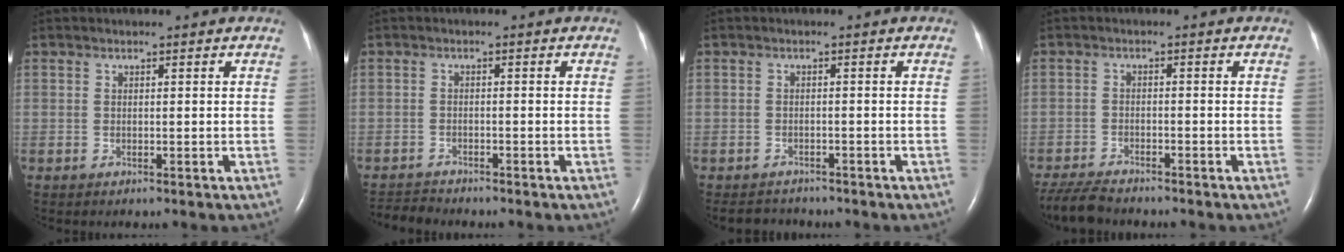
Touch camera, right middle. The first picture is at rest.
{"total": 2.7, "force": [-2.7, 0.1, -0.2], "torque": [0.001, -0.015, -0.048]}
{"total": 4.0, "force": [-3.7, 1.4, 0.4], "torque": [-0.009, -0.007, -0.055]}
{"total": 6.3, "force": [-5.8, 0.9, 2.1], "torque": [-0.040, -0.021, -0.103]}